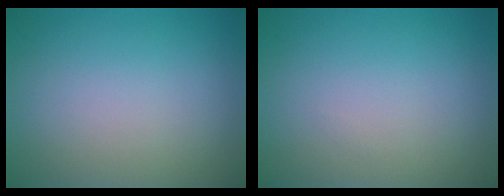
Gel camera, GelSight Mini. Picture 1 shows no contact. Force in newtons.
{"total": 0.0}